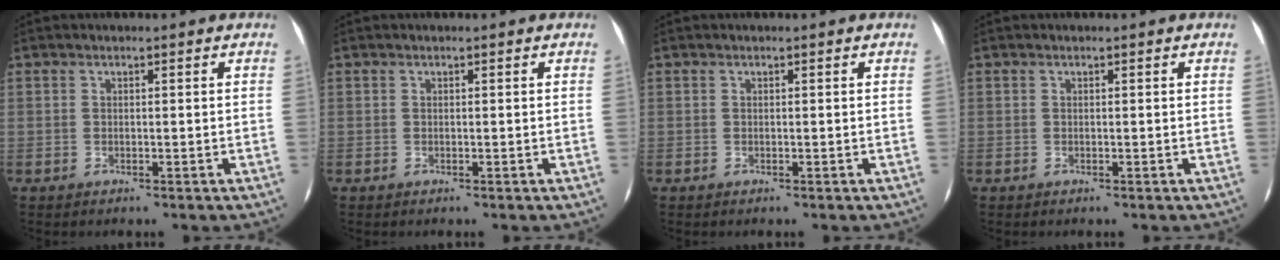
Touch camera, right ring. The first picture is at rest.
{"total": 0.0}
{"total": 0.0}
{"total": 0.0}